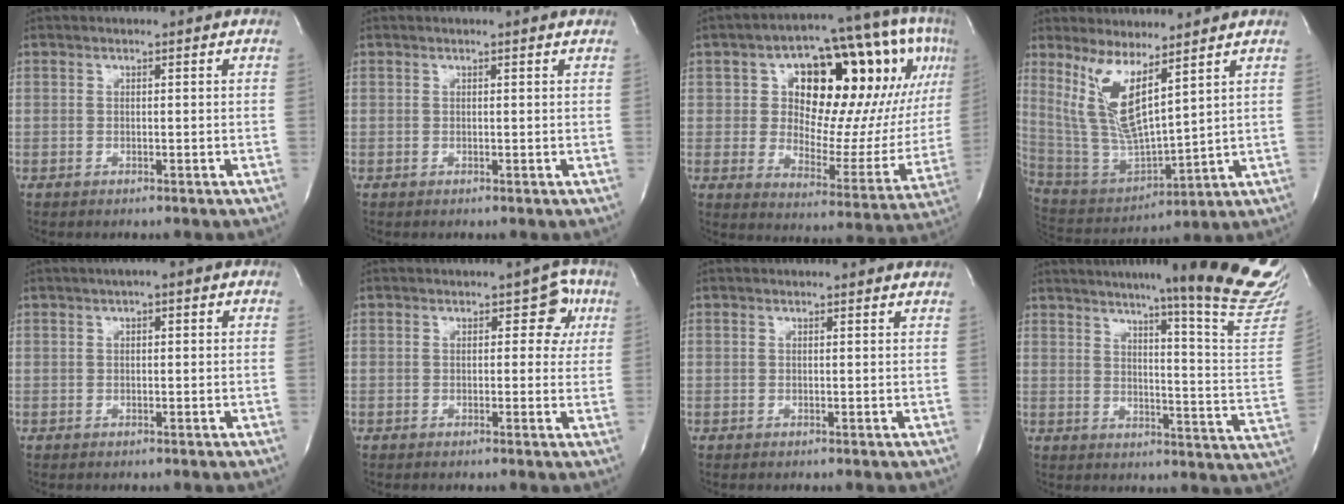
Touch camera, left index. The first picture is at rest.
{"total": 0.8, "force": [0.8, -0.1, 0.3], "torque": [-0.014, 0.001, 0.010]}
{"total": 24.3, "force": [8.2, 10.7, 20.2], "torque": [-0.273, 0.047, 0.125]}
{"total": 11.1, "force": [6.1, 2.1, 9.0], "torque": [-0.202, -0.017, 0.137]}
{"total": 2.5, "force": [0.9, 0.9, 2.2], "torque": [-0.033, 0.013, 0.008]}
{"total": 4.2, "force": [1.2, 2.6, 3.0], "torque": [-0.019, 0.017, 0.008]}
{"total": 1.2, "force": [1.1, 0.3, 0.4], "torque": [-0.015, 0.009, 0.007]}
{"total": 23.0, "force": [18.8, -1.7, 13.2], "torque": [-0.178, -0.094, 0.228]}